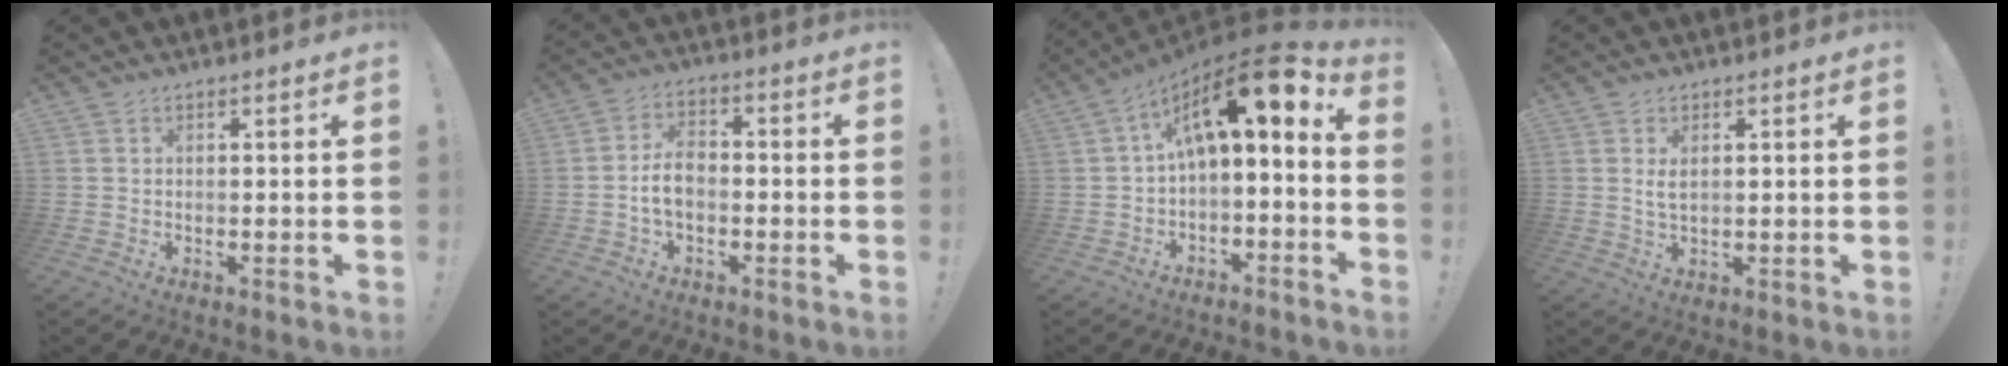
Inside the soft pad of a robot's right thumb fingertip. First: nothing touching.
{"total": 6.7, "force": [-1.4, 4.3, 5.0], "torque": [-0.097, 0.005, -0.027]}
{"total": 13.7, "force": [5.0, 3.9, 12.1], "torque": [-0.194, -0.036, 0.082]}
{"total": 2.7, "force": [1.0, 1.3, 2.2], "torque": [-0.031, -0.004, 0.014]}